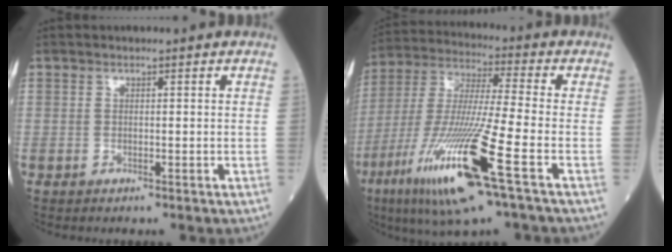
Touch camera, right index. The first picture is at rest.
{"total": 19.1, "force": [-8.4, 0.3, 17.2], "torque": [-0.375, -0.043, -0.160]}